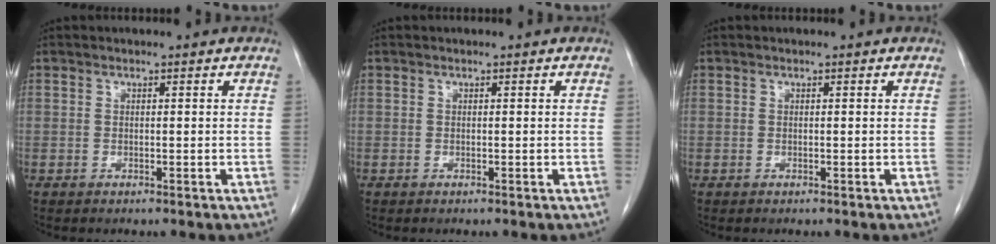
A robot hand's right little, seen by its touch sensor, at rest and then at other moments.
{"total": 0.0}
{"total": 0.0}